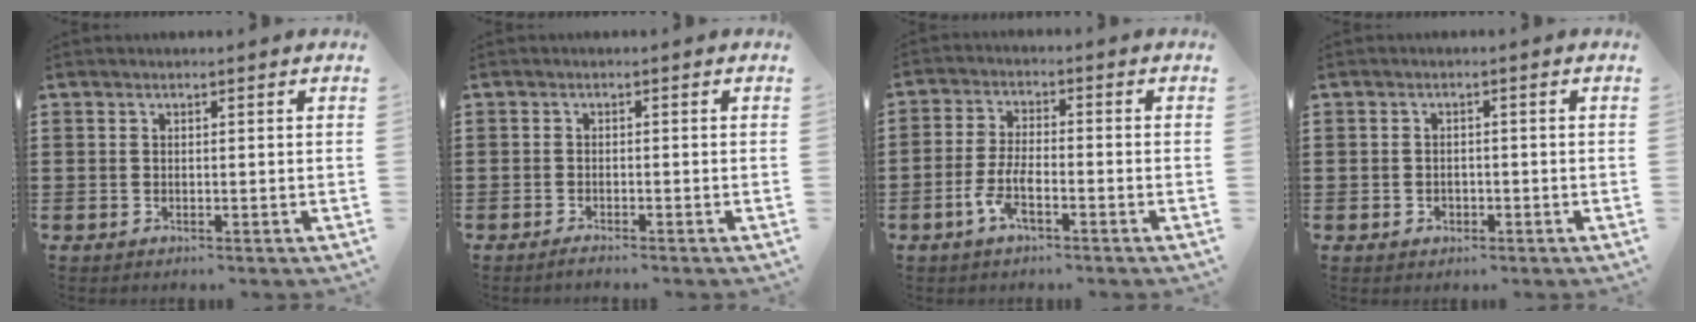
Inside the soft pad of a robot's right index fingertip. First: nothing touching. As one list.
[{"total": 1.0, "force": [-1.0, -0.1, 0.2], "torque": [-0.008, -0.005, -0.018]}, {"total": 4.9, "force": [-2.7, 1.5, 3.8], "torque": [-0.089, 0.001, -0.056]}, {"total": 1.2, "force": [-0.6, 0.9, 0.5], "torque": [-0.013, -0.002, -0.013]}]